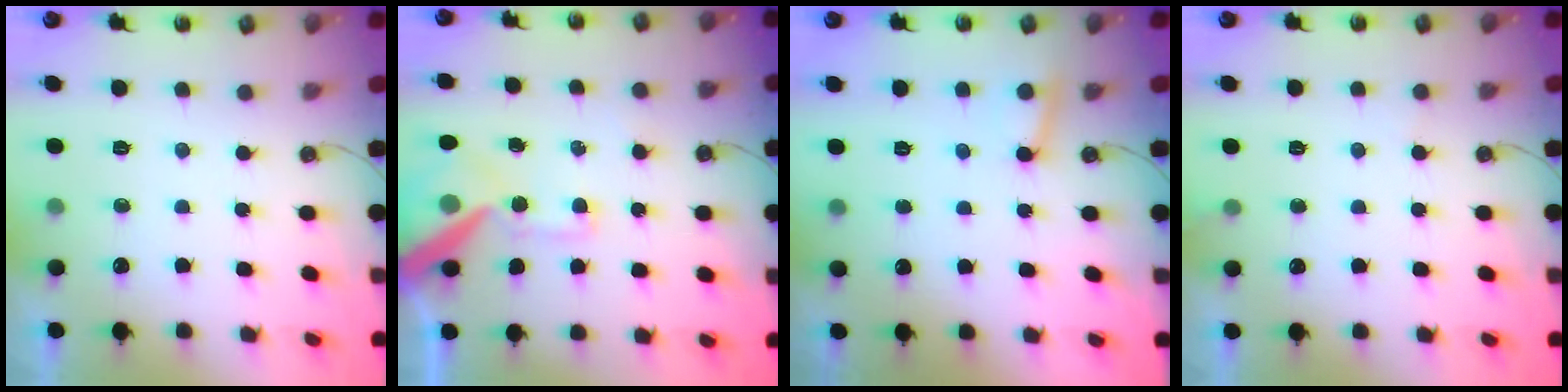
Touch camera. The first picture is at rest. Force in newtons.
{"total": 16.6, "press": 16.4, "slide": 2.5}
{"total": 3.7, "press": 3.7, "slide": 0.4}
{"total": 4.3, "press": 4.3, "slide": 0.3}